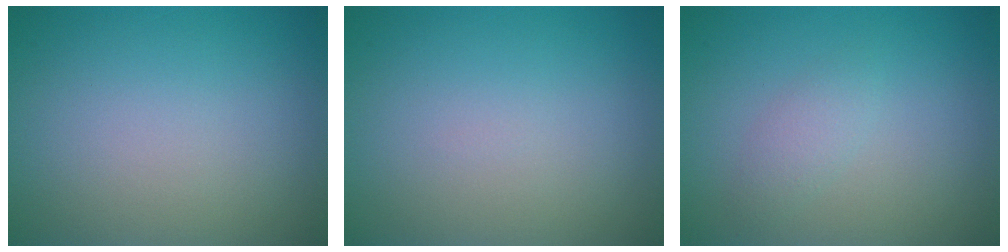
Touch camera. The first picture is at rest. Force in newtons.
{"total": 0.0}
{"total": 1.3, "press": 1.3, "slide": 0.0}